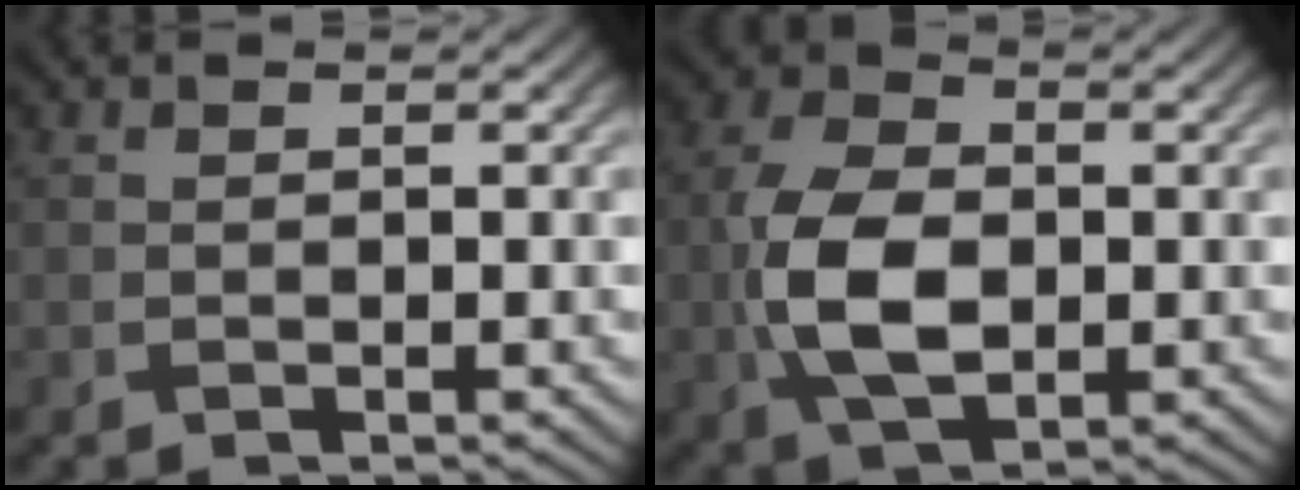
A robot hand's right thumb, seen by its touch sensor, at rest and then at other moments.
{"total": 8.8, "force": [-1.2, 5.2, 6.9], "torque": [-0.160, 0.000, -0.028]}